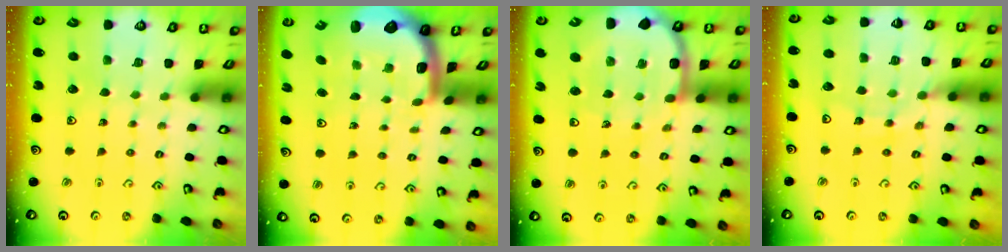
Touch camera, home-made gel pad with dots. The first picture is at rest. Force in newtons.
{"total": 2.9, "press": 2.6, "slide": 1.4}
{"total": 10.2, "press": 9.8, "slide": 2.7}
{"total": 11.8, "press": 11.7, "slide": 1.4}